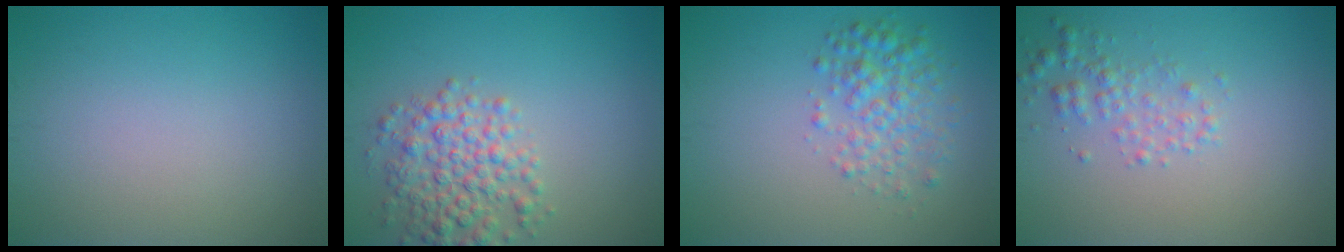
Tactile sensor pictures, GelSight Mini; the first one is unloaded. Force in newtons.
{"total": 4.7, "press": 4.7, "slide": 0.1}
{"total": 3.4, "press": 3.4, "slide": 0.1}
{"total": 2.1, "press": 2.1, "slide": 0.1}